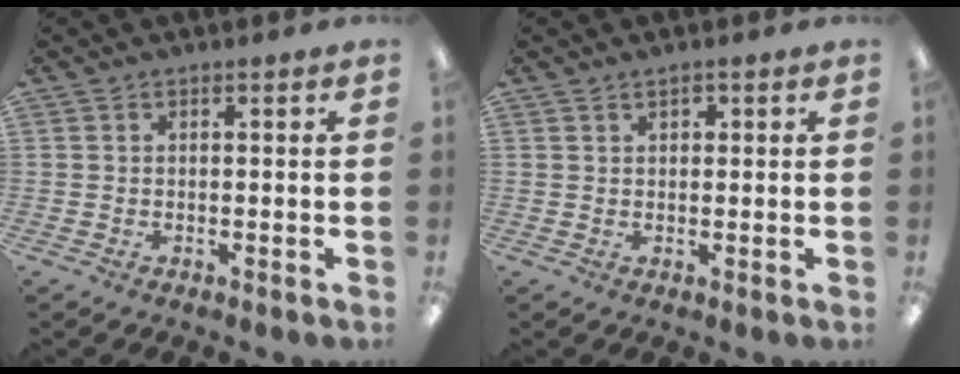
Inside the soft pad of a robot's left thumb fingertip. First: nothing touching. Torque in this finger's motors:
{"motor_torque": [-0.18, 0.00, -0.32, 0.06, 0.04]}